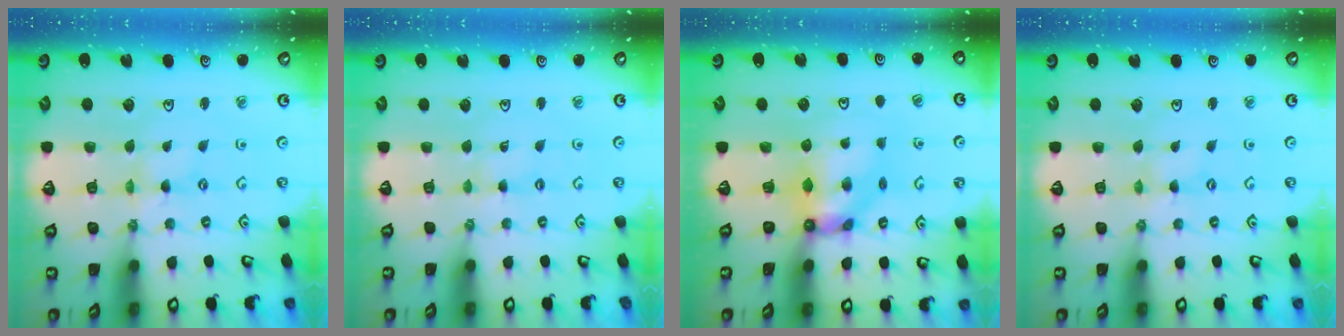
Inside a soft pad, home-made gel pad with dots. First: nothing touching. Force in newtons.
{"total": 1.7, "press": 1.6, "slide": 0.4}
{"total": 7.1, "press": 7.1, "slide": 0.4}
{"total": 0.8, "press": 0.8, "slide": 0.2}